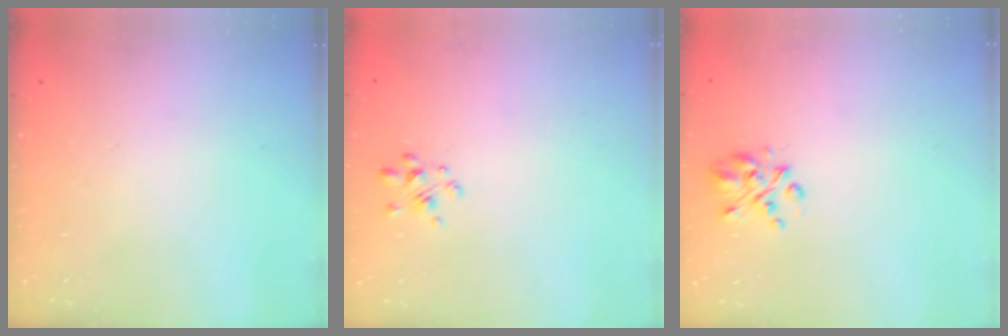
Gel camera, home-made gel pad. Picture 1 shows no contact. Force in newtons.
{"total": 2.6, "press": 2.3, "slide": 1.2}
{"total": 4.8, "press": 4.4, "slide": 1.9}